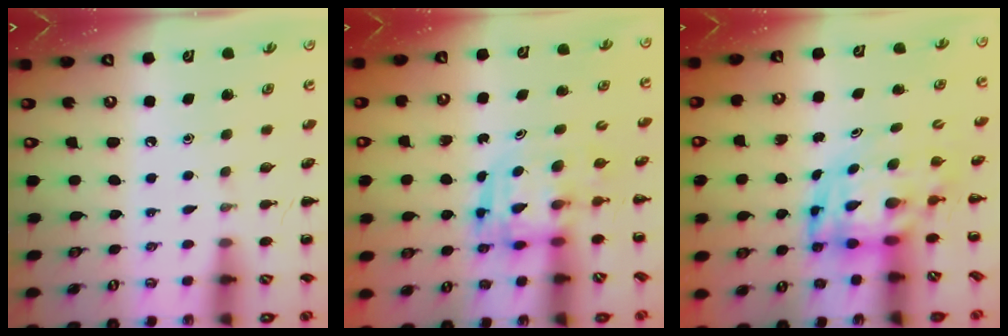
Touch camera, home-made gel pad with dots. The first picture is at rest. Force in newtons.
{"total": 3.4, "press": 3.4, "slide": 0.3}
{"total": 4.5, "press": 4.4, "slide": 1.1}